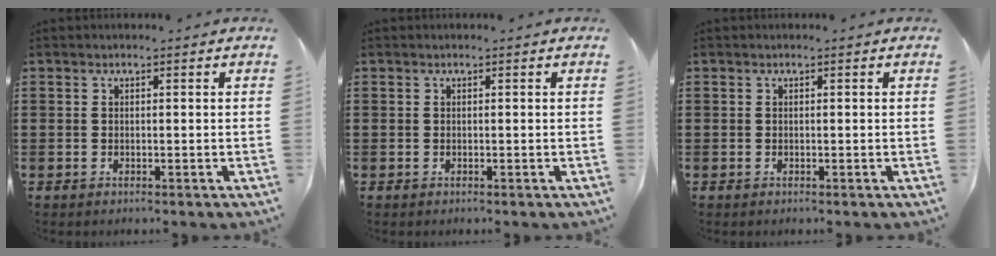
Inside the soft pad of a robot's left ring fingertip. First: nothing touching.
{"total": 0.0}
{"total": 0.0}